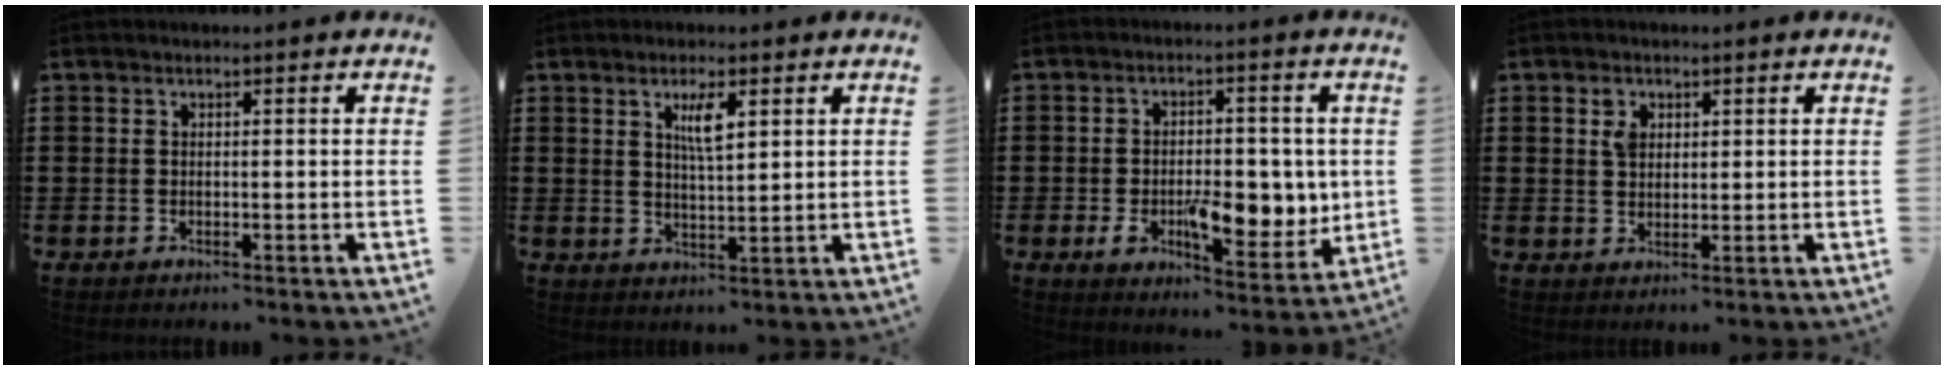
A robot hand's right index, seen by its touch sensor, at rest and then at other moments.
{"total": 4.0, "force": [1.8, 1.0, 3.5], "torque": [-0.065, 0.004, 0.026]}
{"total": 10.4, "force": [-1.5, 5.9, 8.5], "torque": [-0.126, -0.005, -0.021]}
{"total": 2.6, "force": [1.1, 1.9, 1.5], "torque": [-0.027, 0.001, 0.019]}